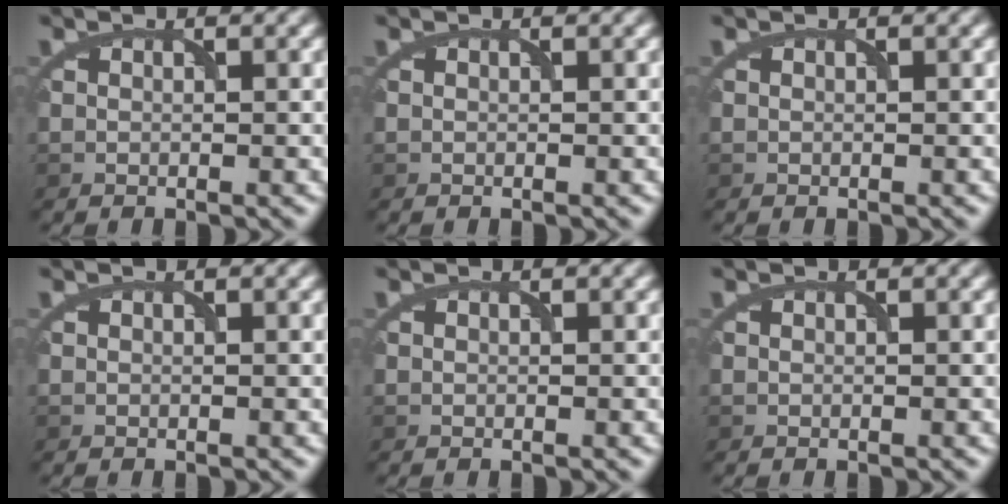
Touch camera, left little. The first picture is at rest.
{"total": 0.0}
{"total": 0.0}
{"total": 0.0}
{"total": 0.0}
{"total": 0.0}